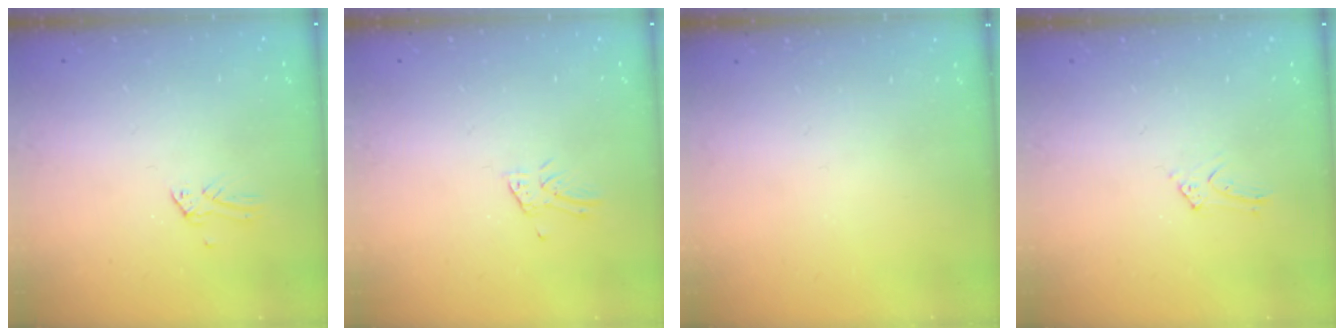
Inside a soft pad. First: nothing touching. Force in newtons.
{"total": 2.4, "press": 2.4, "slide": 0.3}
{"total": 0.0}
{"total": 5.9, "press": 5.9, "slide": 0.6}